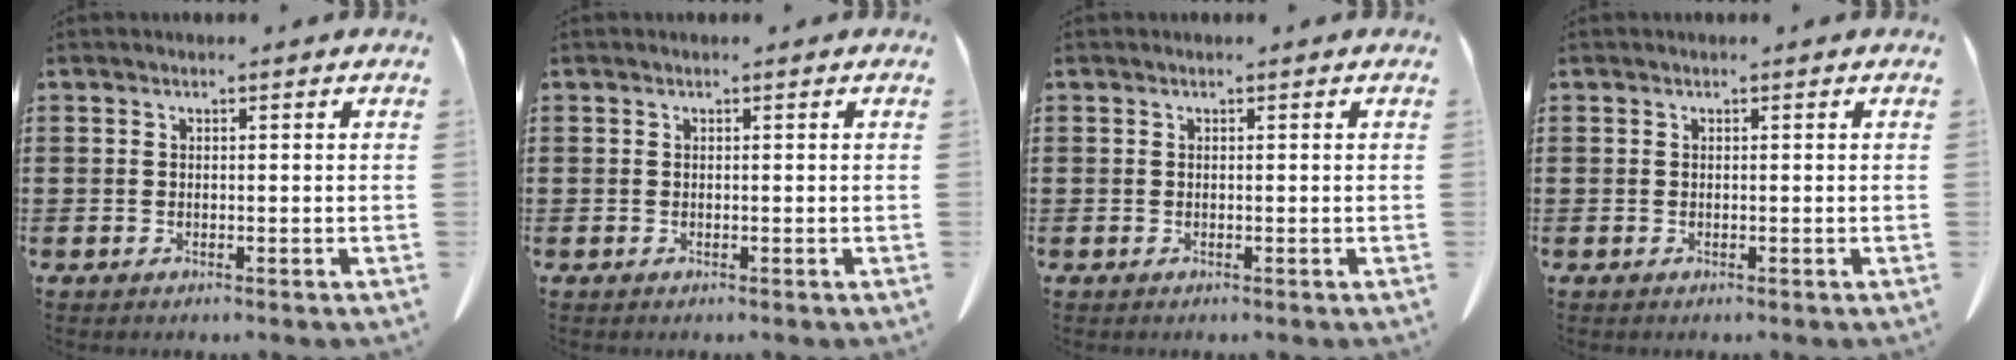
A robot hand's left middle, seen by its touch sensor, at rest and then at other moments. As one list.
[{"total": 0.0}, {"total": 0.0}, {"total": 0.0}]